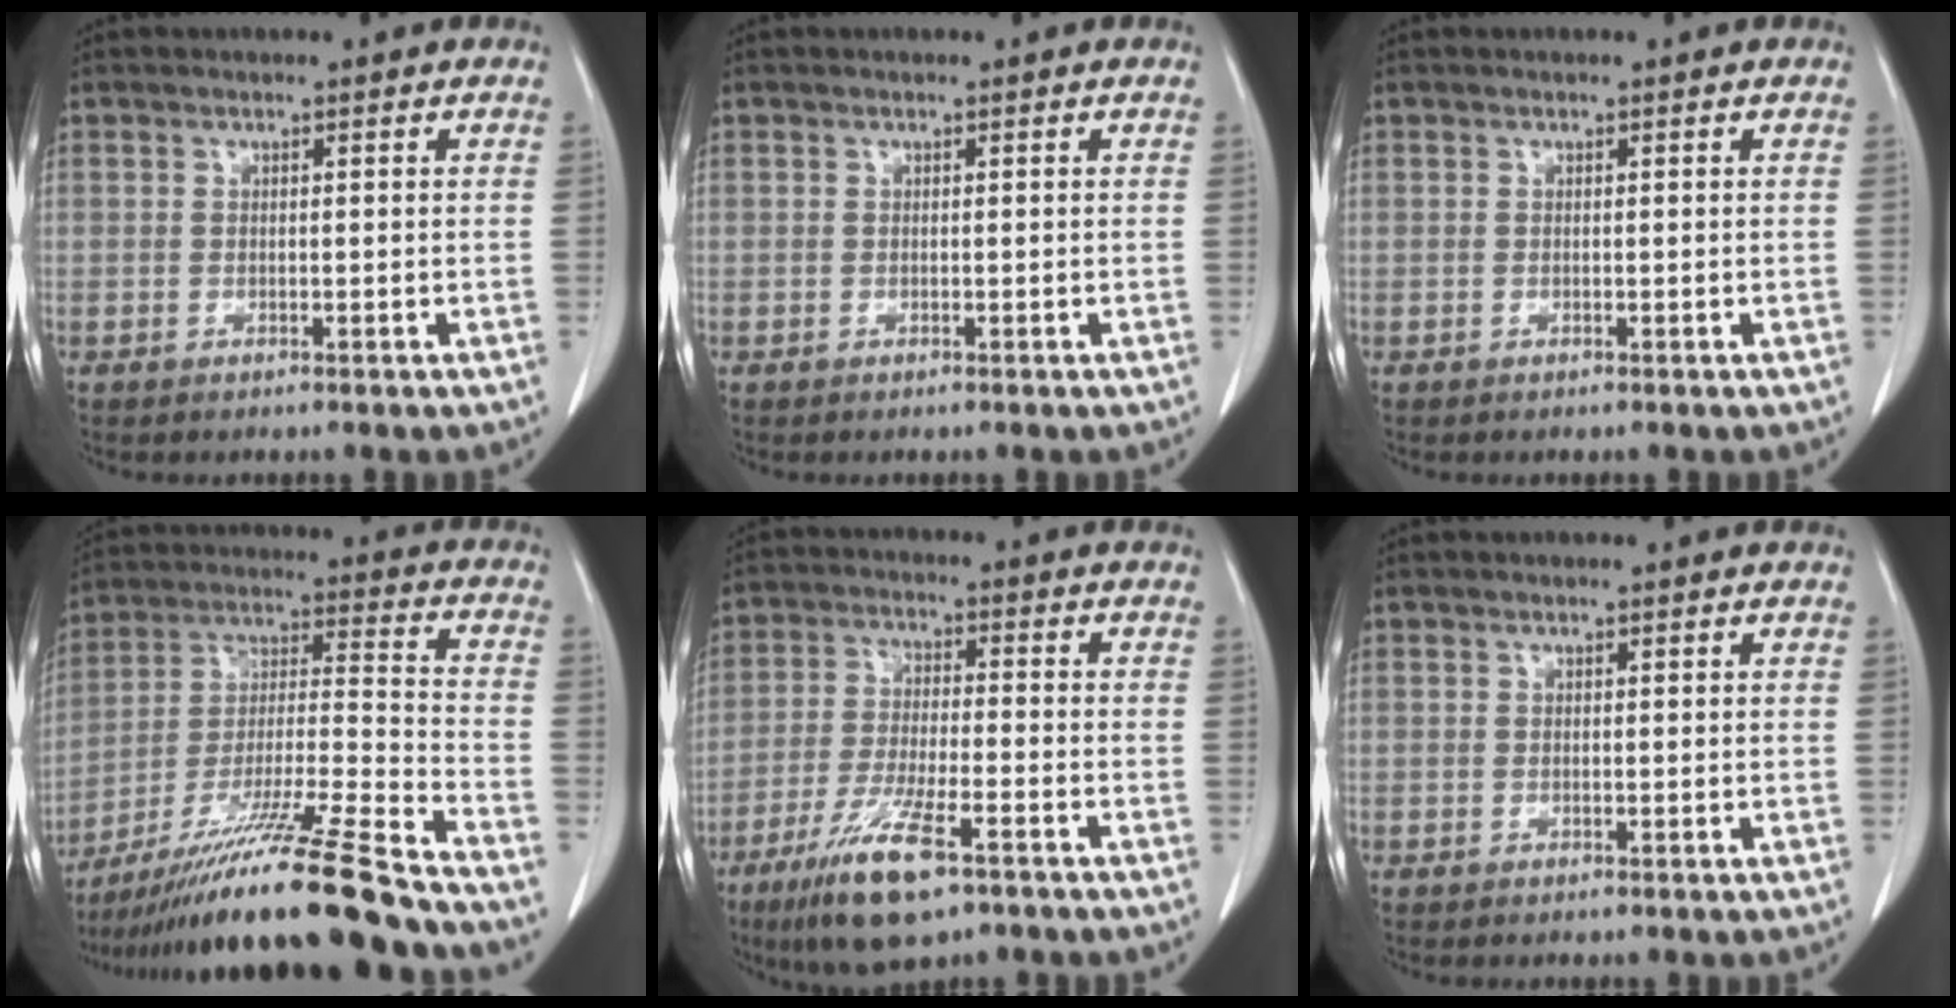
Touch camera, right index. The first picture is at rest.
{"total": 0.0}
{"total": 0.0}
{"total": 24.4, "force": [-19.8, -0.9, 14.3], "torque": [-0.228, -0.030, -0.344]}
{"total": 11.3, "force": [-6.9, 2.0, 8.7], "torque": [-0.172, -0.025, -0.121]}
{"total": 0.0}